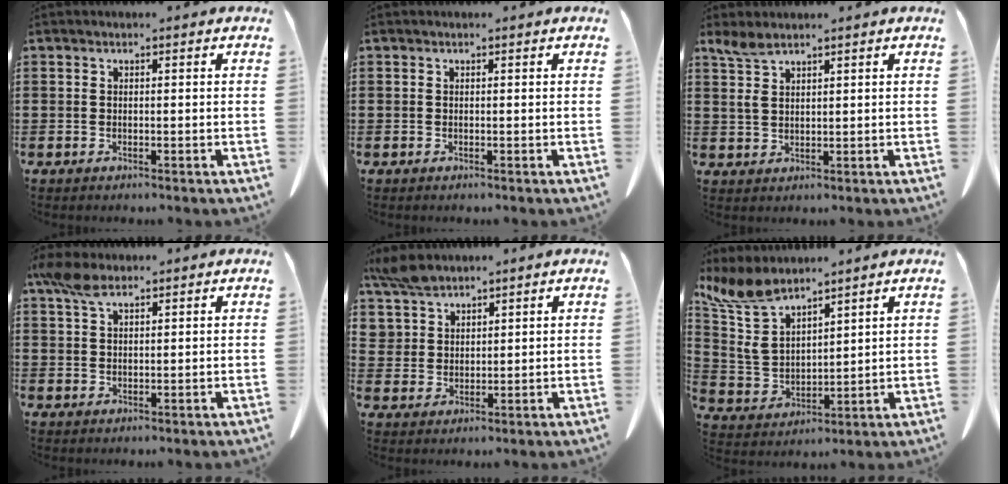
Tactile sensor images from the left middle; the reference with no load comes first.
{"total": 0.0}
{"total": 3.9, "force": [2.4, 1.5, 2.6], "torque": [-0.069, -0.001, 0.042]}
{"total": 4.6, "force": [3.0, 1.8, 3.0], "torque": [-0.067, 0.003, 0.056]}
{"total": 4.6, "force": [3.9, 2.3, 0.8], "torque": [-0.036, -0.005, 0.075]}
{"total": 9.6, "force": [7.0, 4.1, 5.3], "torque": [-0.140, -0.028, 0.128]}